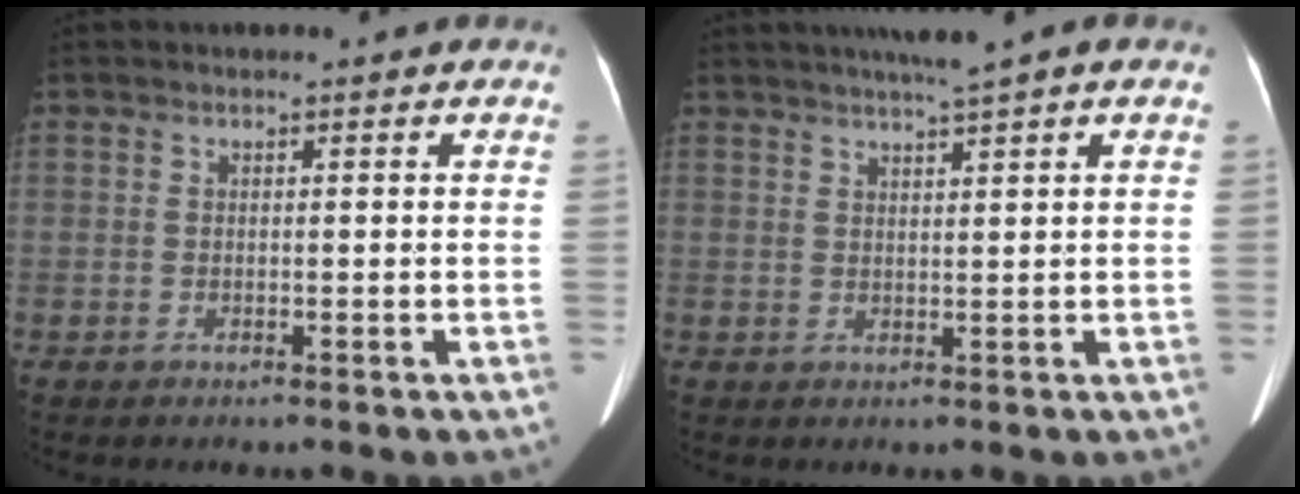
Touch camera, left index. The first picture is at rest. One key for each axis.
{"total": 5.1, "fx": 3.7, "fy": -0.5, "fz": 3.4, "tx": -0.055, "ty": 0.018, "tz": 0.061}